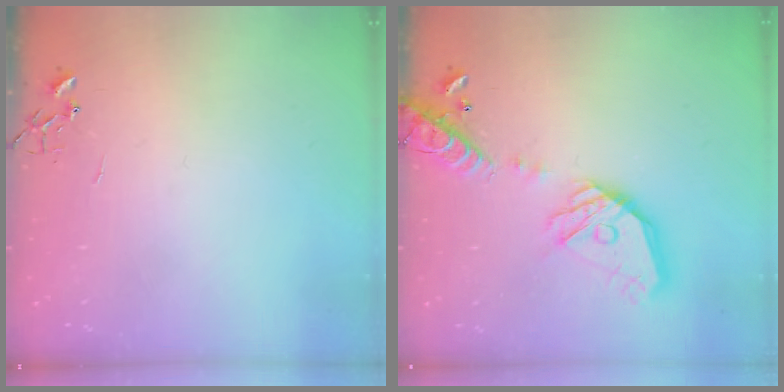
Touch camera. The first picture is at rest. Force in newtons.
{"total": 18.9, "press": 18.8, "slide": 2.4}